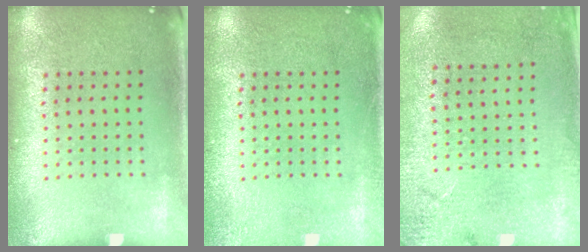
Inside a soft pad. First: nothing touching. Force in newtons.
{"total": 1.5, "press": 1.5, "slide": 0.3}
{"total": 2.7, "press": 2.3, "slide": 1.3}